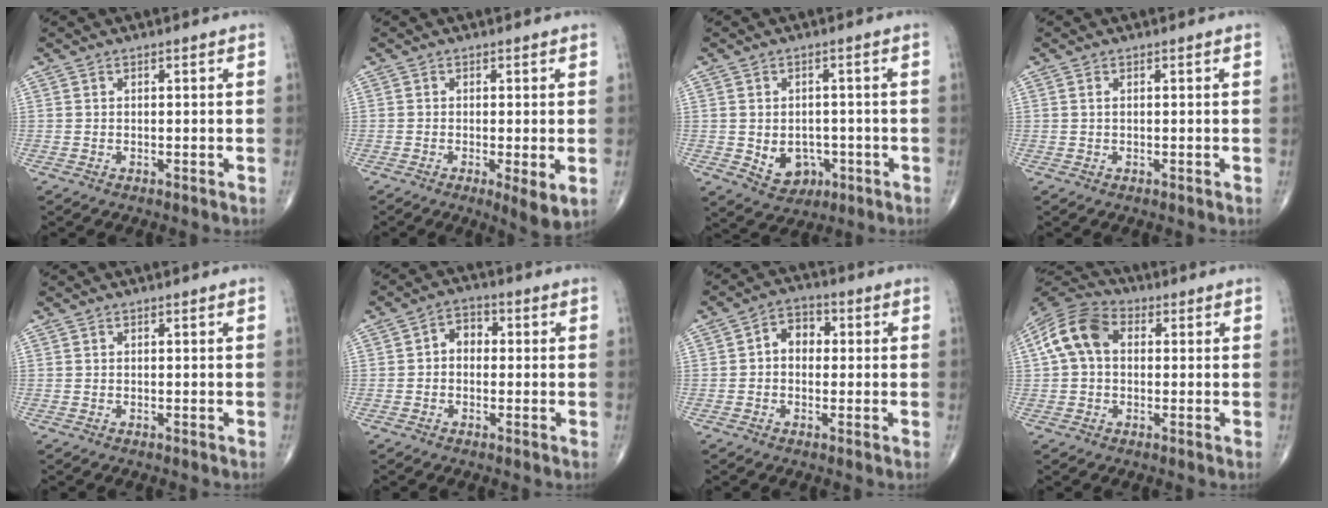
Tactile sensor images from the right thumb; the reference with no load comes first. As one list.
[{"total": 4.6, "force": [-1.1, 1.0, 4.4], "torque": [-0.077, -0.016, -0.022]}, {"total": 6.6, "force": [-1.6, 5.2, 3.7], "torque": [-0.029, 0.009, -0.009]}, {"total": 0.5, "force": [0.1, 0.2, 0.5], "torque": [-0.012, 0.005, 0.002]}, {"total": 0.0}, {"total": 4.3, "force": [0.0, 3.3, 2.7], "torque": [-0.020, 0.018, -0.012]}, {"total": 5.5, "force": [0.3, 4.2, 3.5], "torque": [-0.031, 0.018, -0.006]}, {"total": 10.3, "force": [1.4, 7.3, 7.1], "torque": [-0.136, 0.031, 0.014]}]